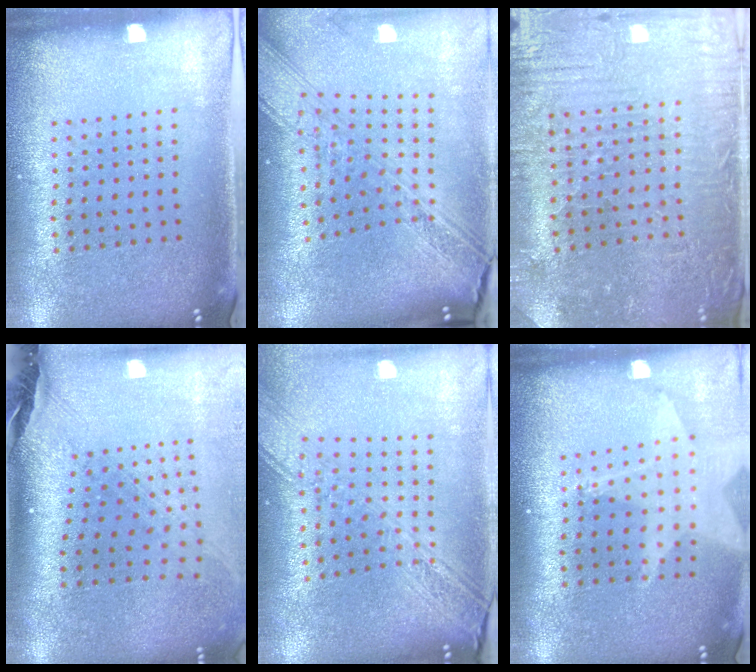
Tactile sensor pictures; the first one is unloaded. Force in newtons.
{"total": 3.7, "press": 2.7, "slide": 2.6}
{"total": 2.0, "press": 1.9, "slide": 0.4}
{"total": 2.3, "press": 1.8, "slide": 1.4}
{"total": 2.8, "press": 2.2, "slide": 1.7}
{"total": 1.9, "press": 1.5, "slide": 1.2}